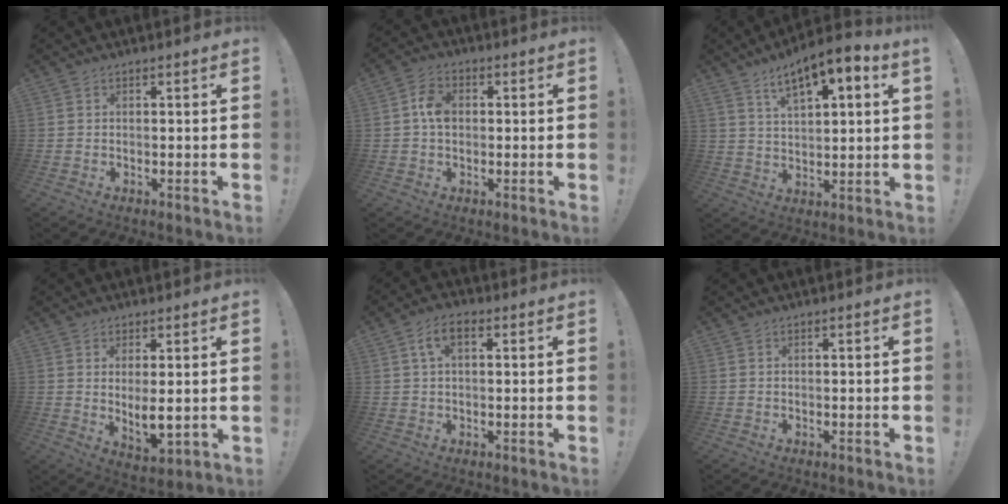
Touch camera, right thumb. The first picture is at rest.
{"total": 6.4, "force": [0.3, 4.6, 4.4], "torque": [-0.072, 0.008, 0.006]}
{"total": 8.9, "force": [5.7, 2.6, 6.3], "torque": [-0.105, -0.027, 0.100]}
{"total": 6.5, "force": [1.7, 2.7, 5.6], "torque": [-0.066, -0.027, 0.037]}
{"total": 6.0, "force": [1.9, 3.1, 4.7], "torque": [-0.088, 0.009, 0.036]}
{"total": 0.0}